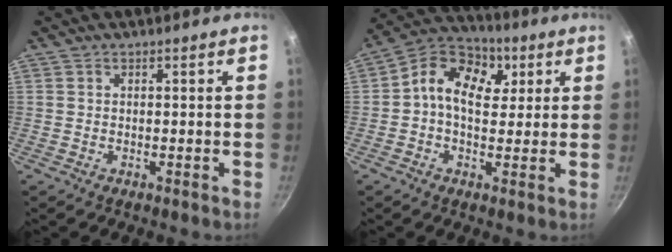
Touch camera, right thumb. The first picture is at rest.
{"total": 12.0, "force": [2.9, 8.5, 7.9], "torque": [-0.103, 0.008, 0.026]}